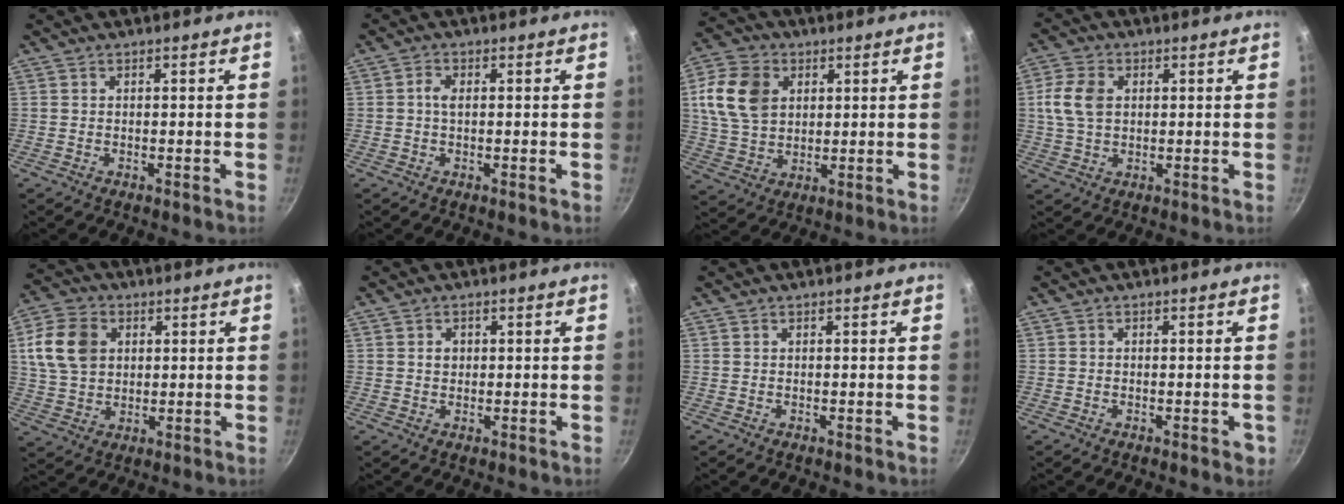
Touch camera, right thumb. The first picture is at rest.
{"total": 2.0, "force": [0.0, 0.8, 1.8], "torque": [-0.045, 0.006, -0.006]}
{"total": 12.7, "force": [3.4, 9.4, 7.9], "torque": [-0.134, -0.002, 0.063]}
{"total": 7.3, "force": [1.3, 5.1, 5.1], "torque": [-0.092, 0.006, 0.022]}
{"total": 11.8, "force": [2.9, 8.9, 7.1], "torque": [-0.118, 0.004, 0.049]}
{"total": 1.7, "force": [0.2, 1.5, 0.8], "torque": [-0.007, 0.005, 0.003]}
{"total": 0.0}
{"total": 1.8, "force": [-0.8, 1.0, 1.3], "torque": [-0.011, 0.006, -0.011]}